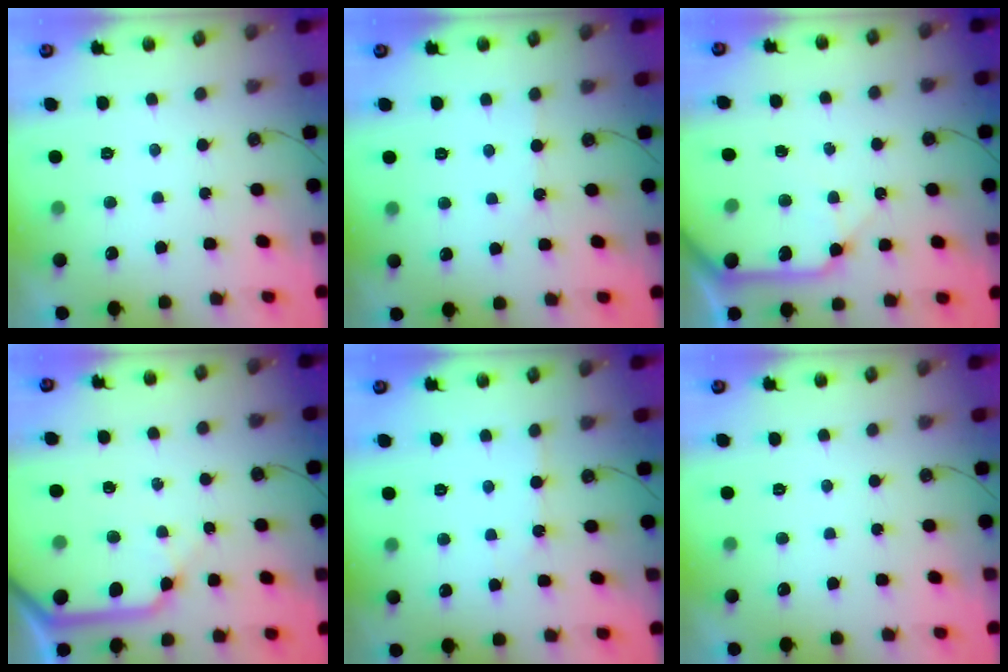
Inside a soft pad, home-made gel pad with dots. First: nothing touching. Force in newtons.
{"total": 1.3, "press": 1.2, "slide": 0.3}
{"total": 12.0, "press": 11.9, "slide": 1.6}
{"total": 13.3, "press": 13.2, "slide": 1.5}
{"total": 2.7, "press": 2.7, "slide": 0.4}
{"total": 0.0}